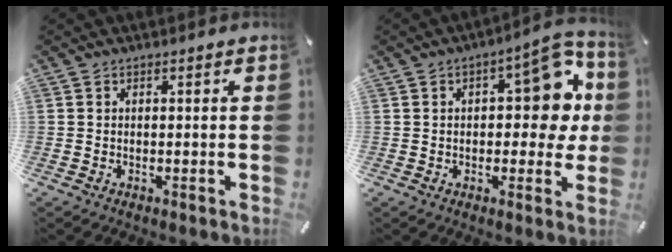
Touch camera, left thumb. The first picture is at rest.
{"total": 14.2, "force": [2.5, 7.2, 12.0], "torque": [-0.136, -0.013, 0.037]}